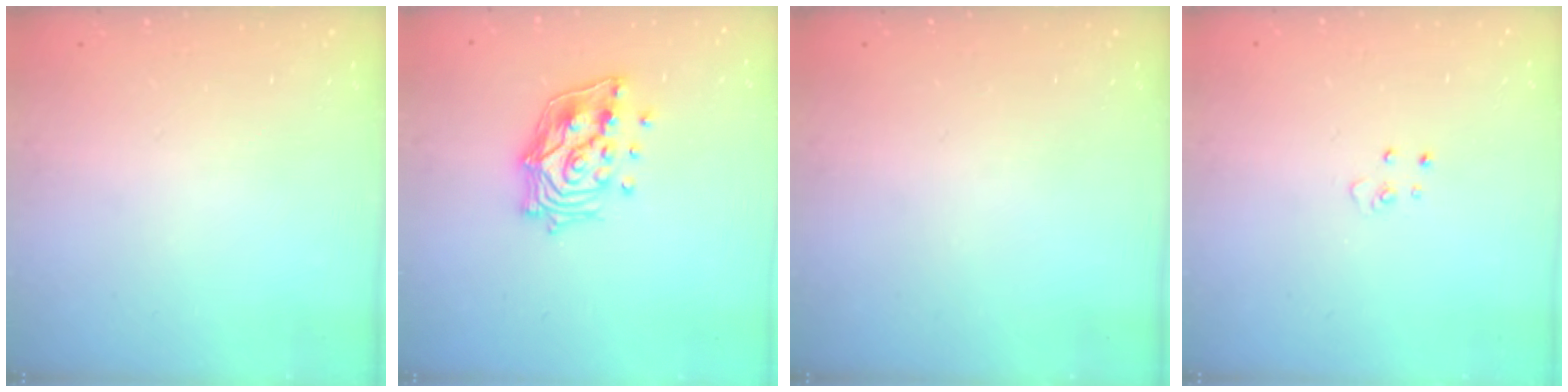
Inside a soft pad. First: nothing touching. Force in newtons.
{"total": 14.8, "press": 14.6, "slide": 2.2}
{"total": 0.0}
{"total": 3.4, "press": 3.4, "slide": 0.3}